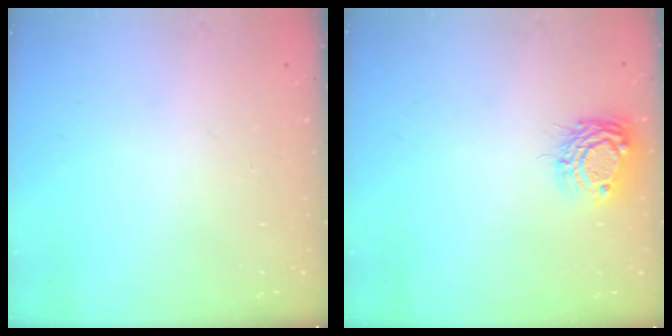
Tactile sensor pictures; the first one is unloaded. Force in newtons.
{"total": 8.7, "press": 8.7, "slide": 0.9}